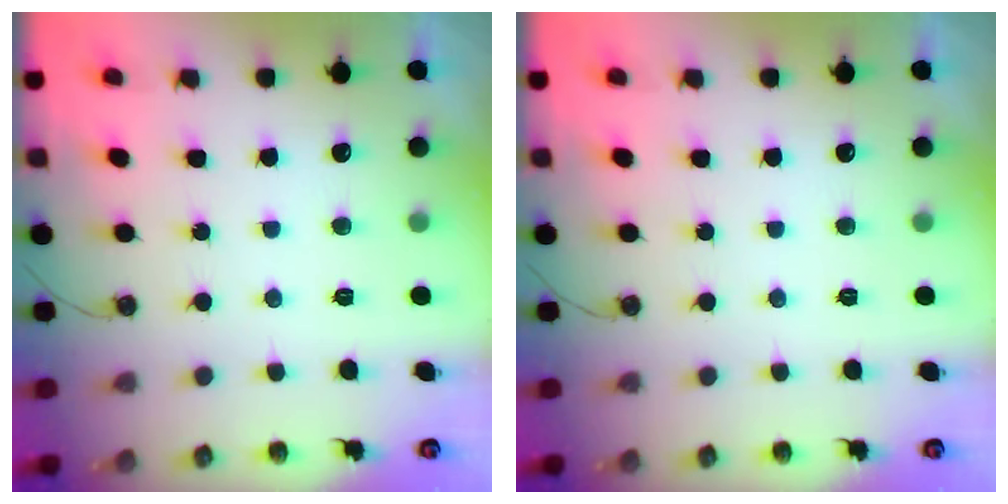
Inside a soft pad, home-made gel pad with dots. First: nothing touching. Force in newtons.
{"total": 0.0}